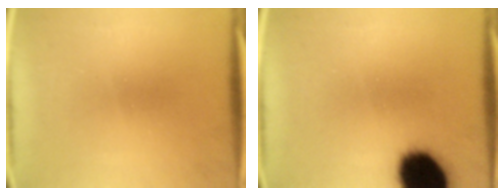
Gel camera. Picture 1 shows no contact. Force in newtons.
{"total": 19.6}